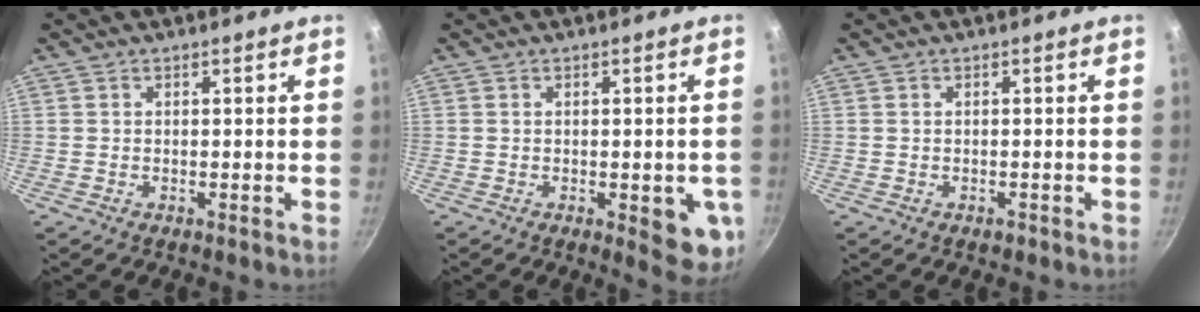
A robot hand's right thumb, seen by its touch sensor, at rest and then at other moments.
{"total": 8.5, "force": [-2.1, 3.2, 7.6], "torque": [-0.063, -0.002, -0.021]}
{"total": 0.7, "force": [-0.5, 0.4, 0.4], "torque": [-0.007, 0.003, -0.006]}